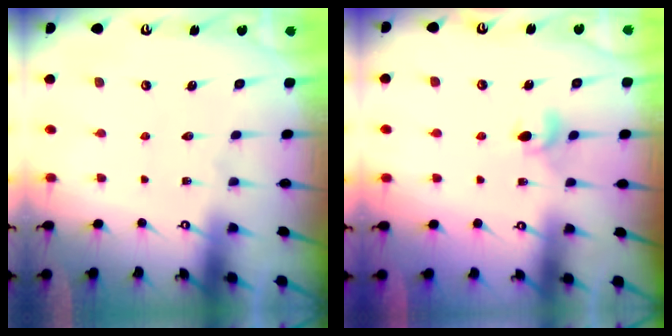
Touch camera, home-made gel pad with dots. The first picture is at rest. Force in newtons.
{"total": 5.1, "press": 5.1, "slide": 0.5}